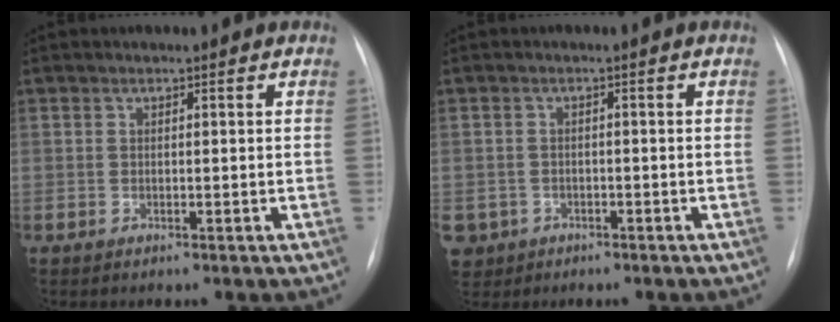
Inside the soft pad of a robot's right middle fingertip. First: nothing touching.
{"total": 6.0, "force": [-2.9, 5.1, 1.0], "torque": [-0.030, 0.005, -0.042]}